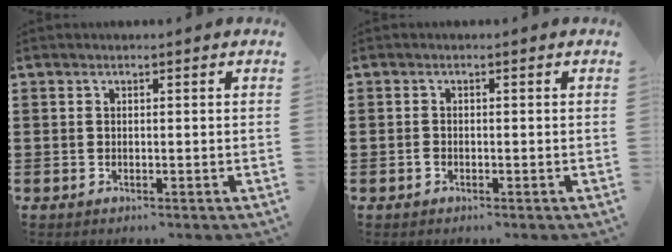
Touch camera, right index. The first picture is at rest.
{"total": 0.8, "force": [-0.5, 0.5, 0.4], "torque": [-0.008, -0.001, -0.010]}